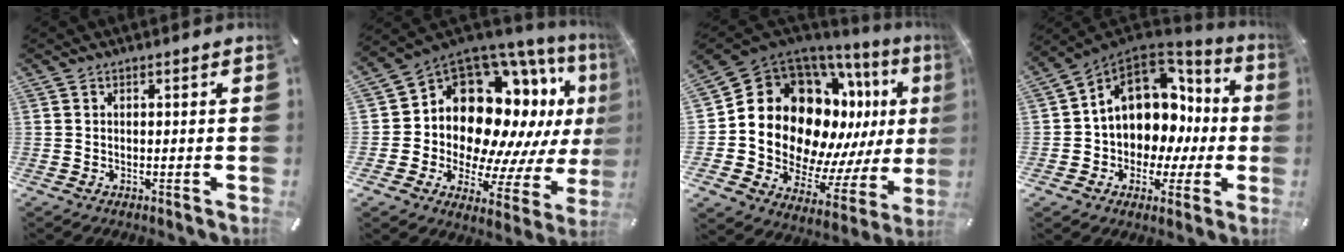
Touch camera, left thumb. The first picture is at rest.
{"total": 16.6, "force": [6.5, 12.1, 9.3], "torque": [-0.163, -0.089, 0.128]}
{"total": 19.3, "force": [5.7, 14.9, 10.7], "torque": [-0.185, -0.084, 0.130]}
{"total": 13.2, "force": [3.5, 10.5, 7.2], "torque": [-0.120, -0.031, 0.067]}